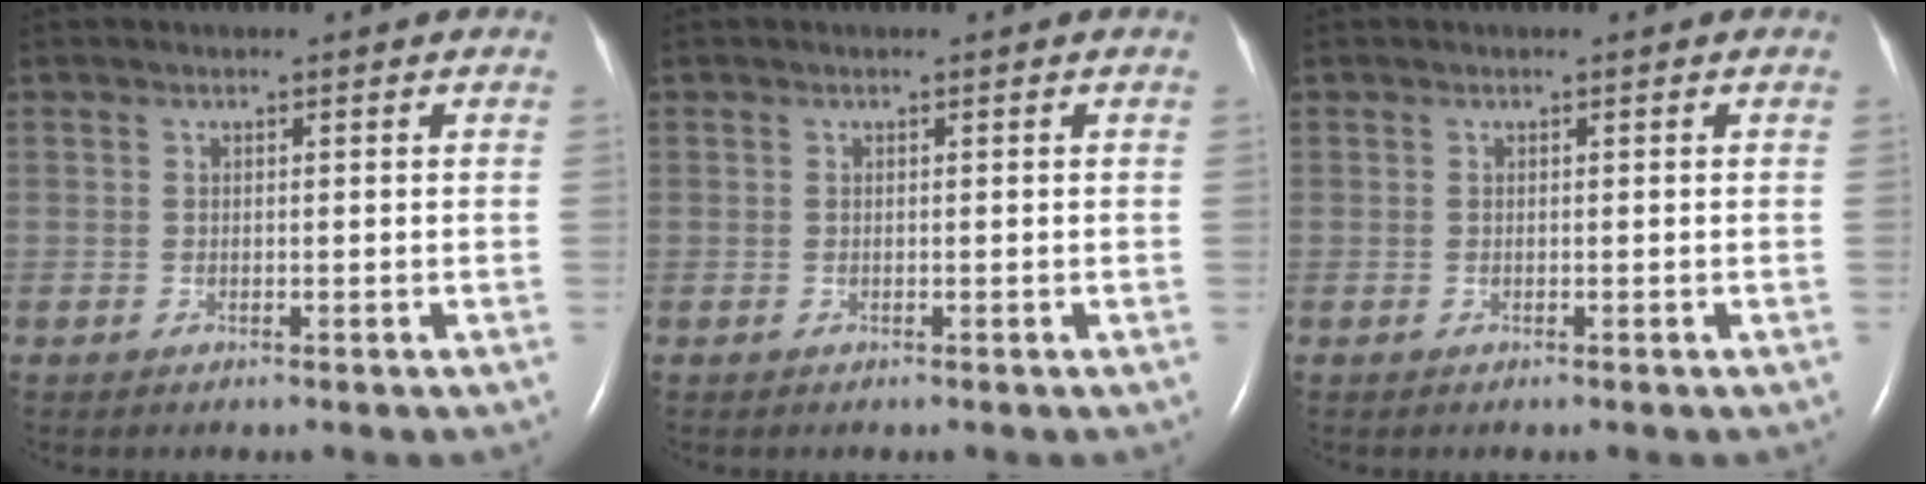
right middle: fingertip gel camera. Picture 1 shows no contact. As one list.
[{"total": 0.0}, {"total": 0.0}]